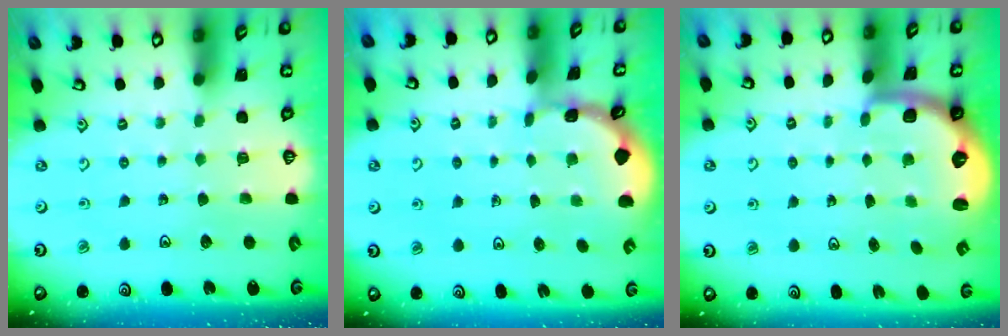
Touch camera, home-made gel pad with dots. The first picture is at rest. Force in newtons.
{"total": 0.7, "press": 0.7, "slide": 0.3}
{"total": 2.1, "press": 2.0, "slide": 0.8}